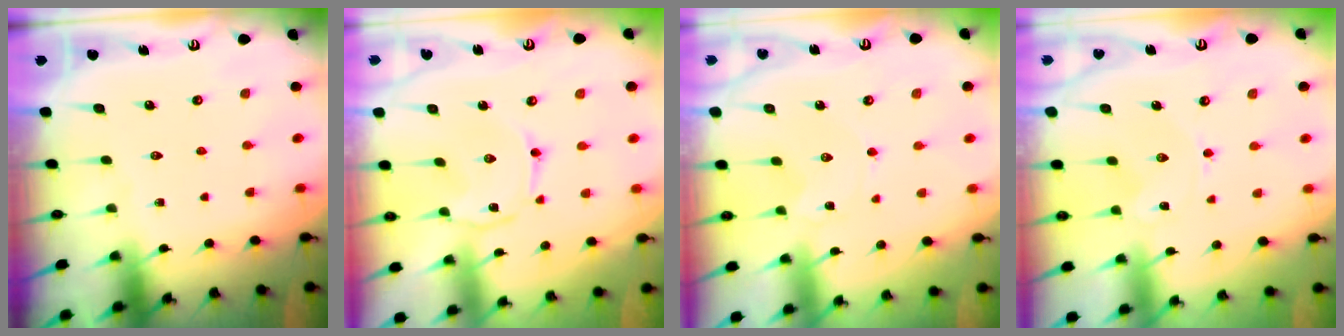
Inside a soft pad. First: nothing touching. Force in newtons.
{"total": 2.0, "press": 2.0, "slide": 0.3}
{"total": 1.8, "press": 1.8, "slide": 0.2}
{"total": 0.0}